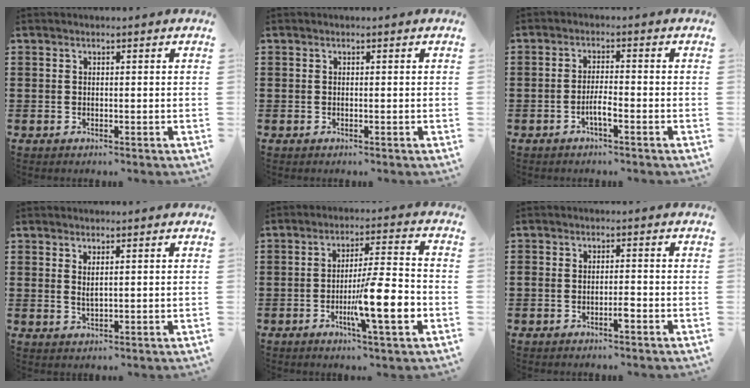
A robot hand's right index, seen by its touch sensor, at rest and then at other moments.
{"total": 0.0}
{"total": 3.0, "force": [-1.5, 0.4, 2.5], "torque": [-0.052, 0.000, -0.030]}
{"total": 1.7, "force": [0.9, 0.4, 1.4], "torque": [-0.029, 0.002, 0.016]}
{"total": 11.3, "force": [-3.4, 1.5, 10.6], "torque": [-0.177, -0.008, -0.061]}
{"total": 2.1, "force": [-1.3, 0.3, 1.6], "torque": [-0.029, 0.000, -0.023]}